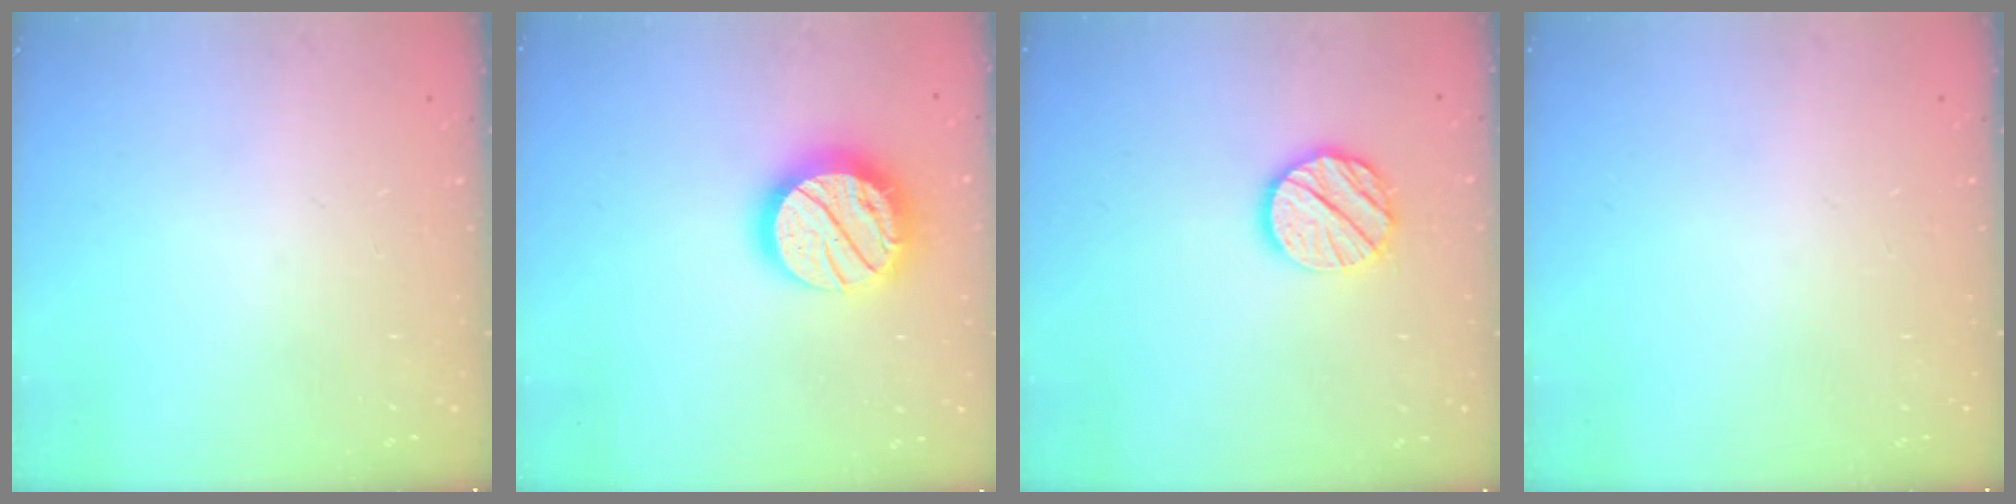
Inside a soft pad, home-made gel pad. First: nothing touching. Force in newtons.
{"total": 18.6, "press": 18.5, "slide": 1.6}
{"total": 11.9, "press": 11.9, "slide": 1.0}
{"total": 0.0}